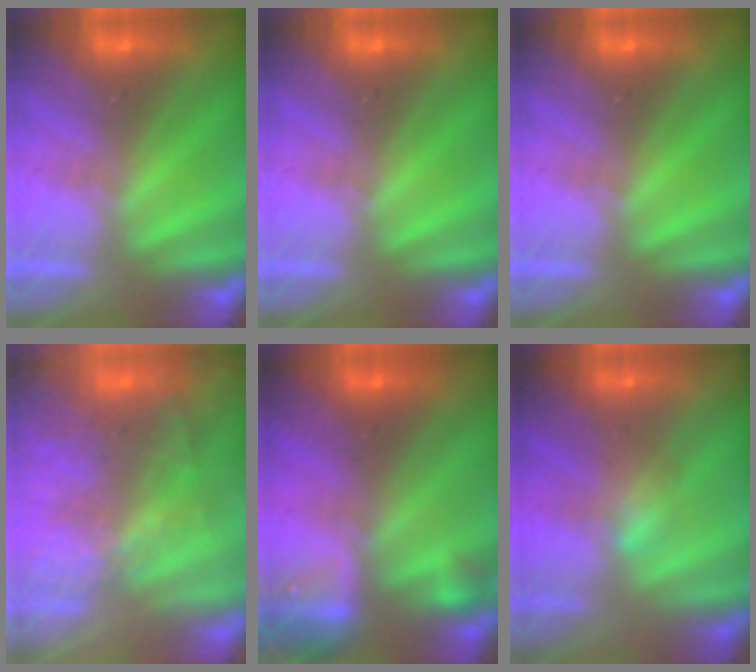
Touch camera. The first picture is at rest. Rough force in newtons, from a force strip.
{"total": 0.0}
{"total": 0.0}
{"total": 8.8}
{"total": 8.8}
{"total": 2.6}